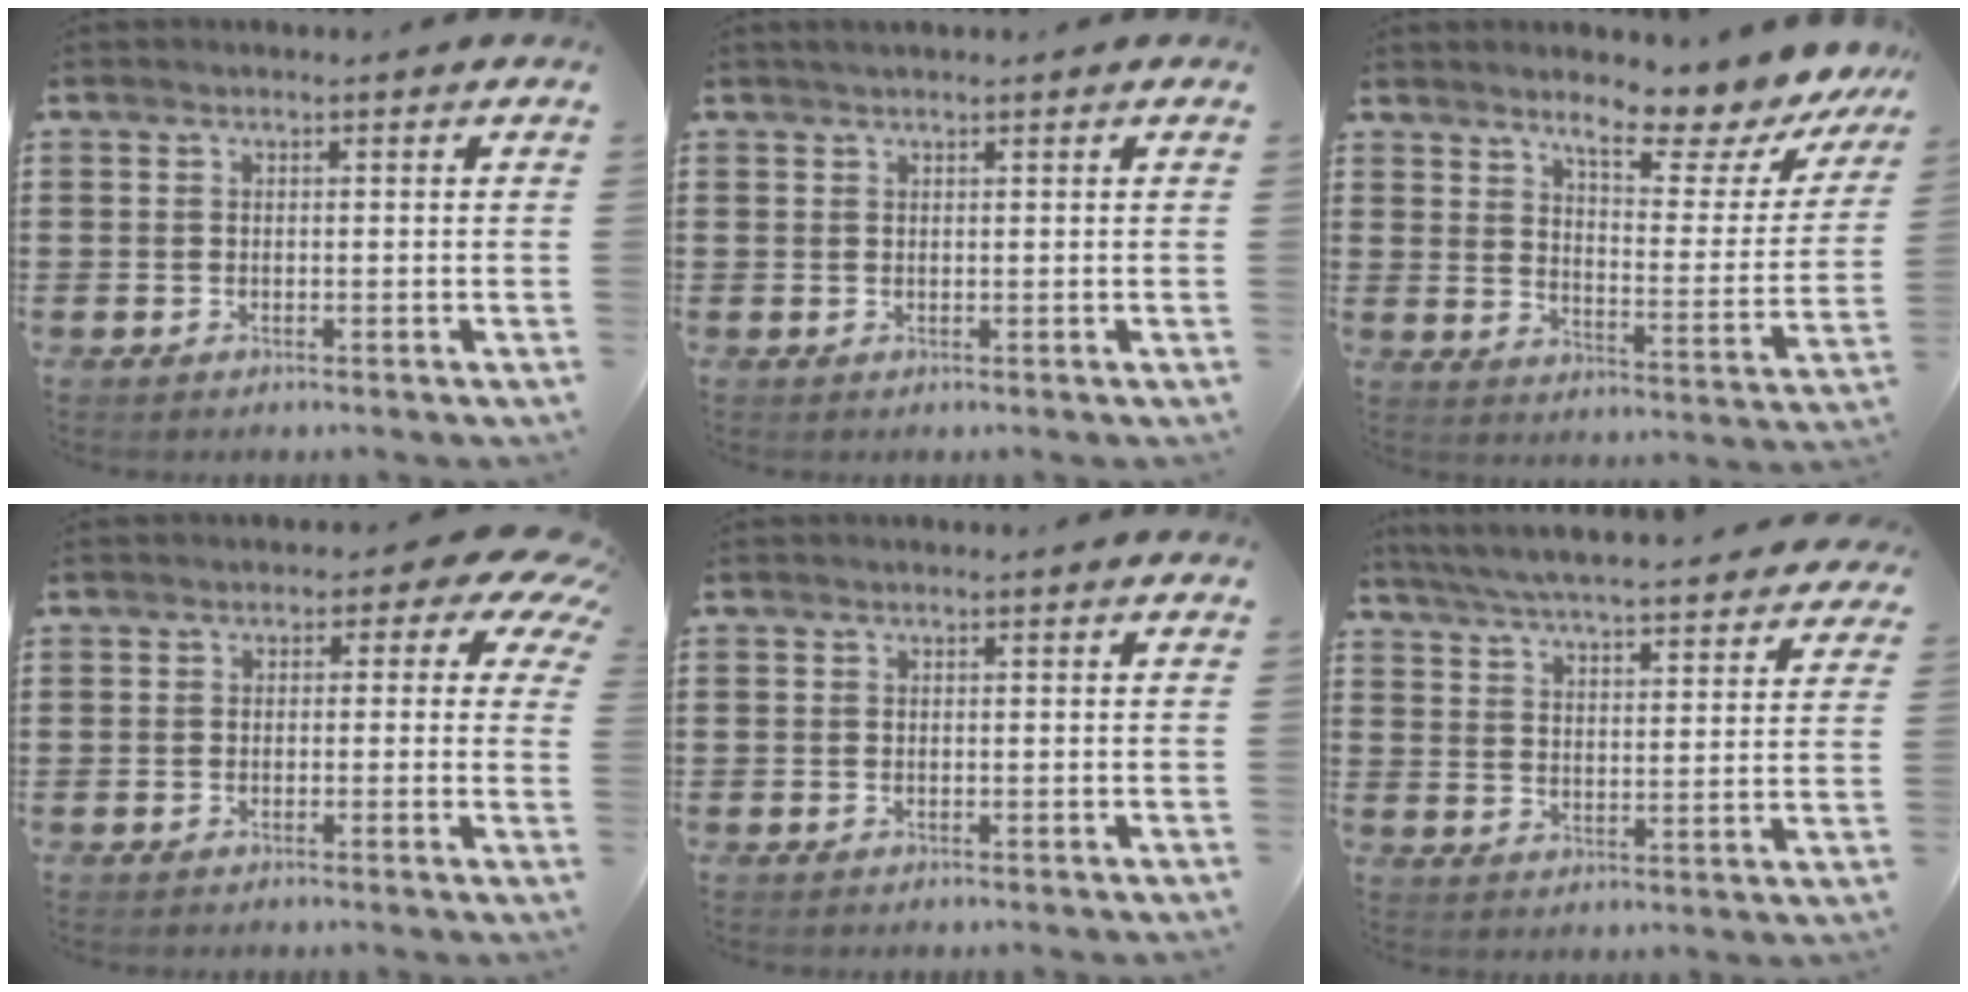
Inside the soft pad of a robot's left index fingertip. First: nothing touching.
{"total": 0.8, "force": [0.7, 0.0, 0.4], "torque": [-0.009, 0.001, 0.013]}
{"total": 8.5, "force": [7.0, 1.2, 4.7], "torque": [-0.078, -0.056, 0.111]}
{"total": 3.1, "force": [0.7, 1.9, 2.3], "torque": [-0.036, -0.001, 0.005]}
{"total": 0.0}
{"total": 5.5, "force": [5.3, -0.5, 1.4], "torque": [-0.053, -0.040, 0.089]}